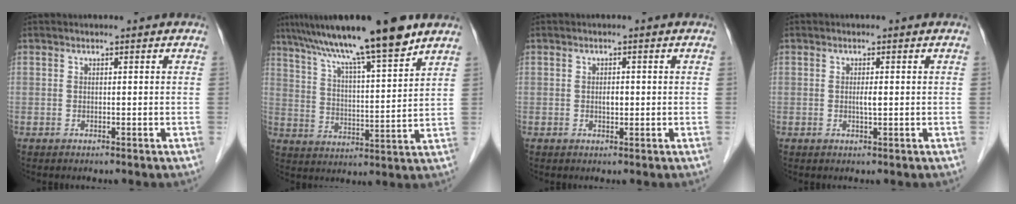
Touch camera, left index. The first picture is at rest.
{"total": 16.9, "force": [12.9, 0.4, 11.0], "torque": [-0.181, 0.020, 0.212]}
{"total": 1.3, "force": [0.0, 0.7, 1.1], "torque": [-0.020, 0.001, 0.001]}
{"total": 1.2, "force": [0.0, 0.1, 1.2], "torque": [-0.024, -0.001, 0.001]}